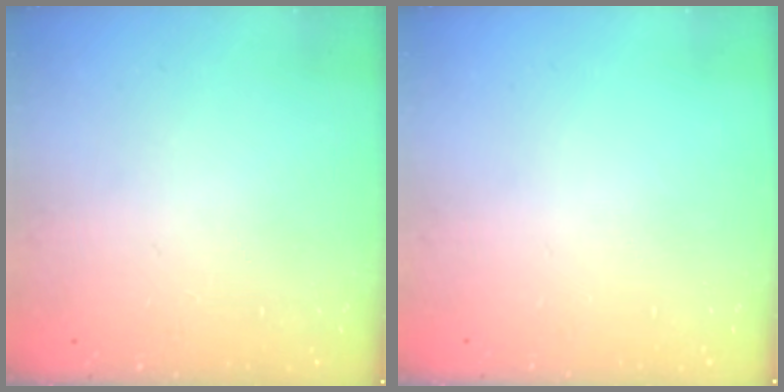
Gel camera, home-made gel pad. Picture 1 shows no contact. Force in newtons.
{"total": 0.0}